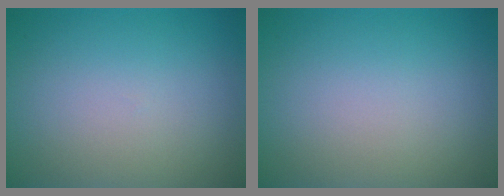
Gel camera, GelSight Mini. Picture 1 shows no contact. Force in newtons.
{"total": 0.0}